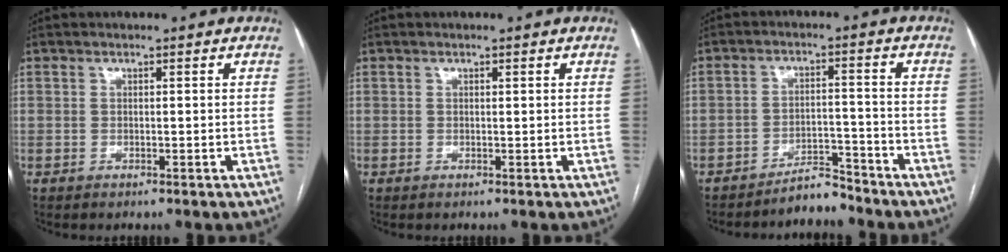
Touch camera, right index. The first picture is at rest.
{"total": 0.0}
{"total": 5.0, "force": [-4.8, 1.0, 1.1], "torque": [-0.012, -0.001, -0.082]}